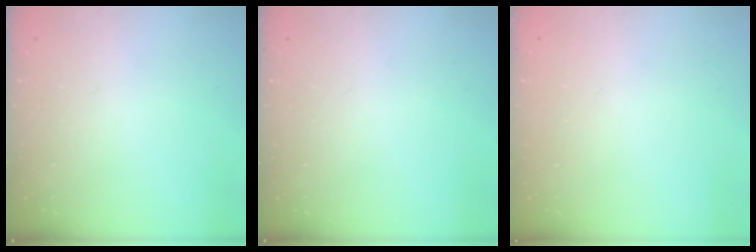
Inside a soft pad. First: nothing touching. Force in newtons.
{"total": 0.0}
{"total": 0.0}